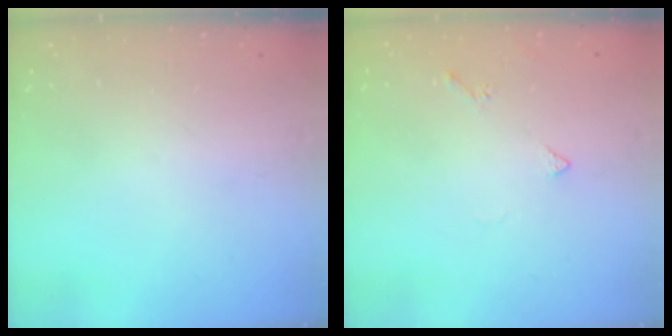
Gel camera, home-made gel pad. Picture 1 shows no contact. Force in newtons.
{"total": 3.2, "press": 3.2, "slide": 0.6}